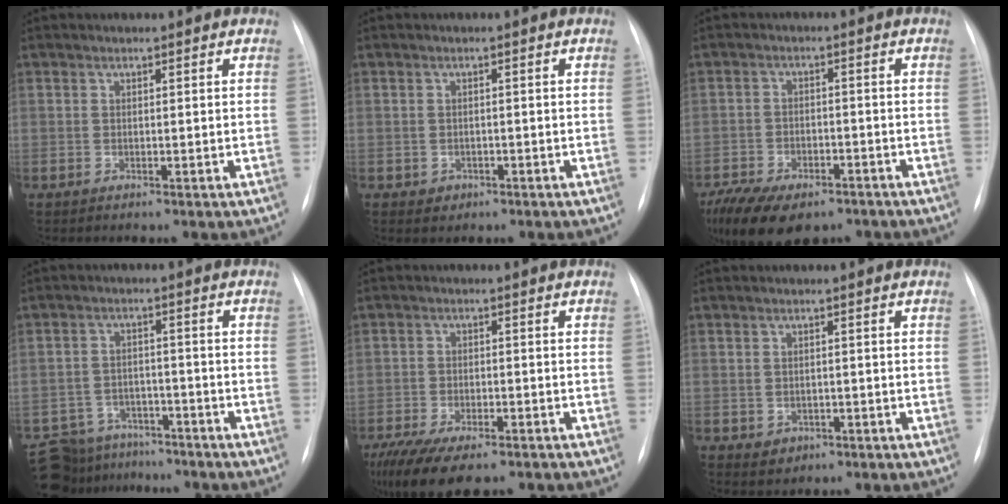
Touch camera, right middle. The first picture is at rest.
{"total": 1.4, "force": [-0.6, 1.3, 0.2], "torque": [0.001, 0.006, -0.004]}
{"total": 13.6, "force": [-9.6, 6.6, 6.9], "torque": [-0.137, 0.000, -0.142]}
{"total": 10.9, "force": [-9.4, 5.3, 1.3], "torque": [-0.031, 0.012, -0.135]}
{"total": 13.7, "force": [-9.8, 5.2, 8.0], "torque": [-0.164, -0.014, -0.148]}
{"total": 2.0, "force": [-0.8, 1.8, 0.5], "torque": [-0.003, 0.005, -0.002]}